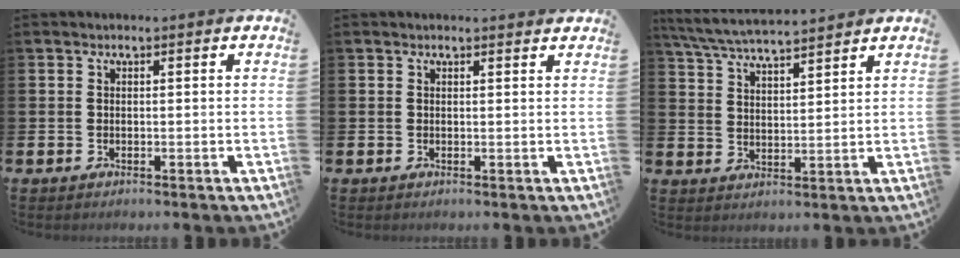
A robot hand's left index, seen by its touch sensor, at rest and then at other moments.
{"total": 0.5, "force": [0.5, 0.0, 0.1], "torque": [0.009, -0.005, 0.007]}
{"total": 5.9, "force": [5.7, 0.4, 1.5], "torque": [-0.051, -0.028, 0.103]}